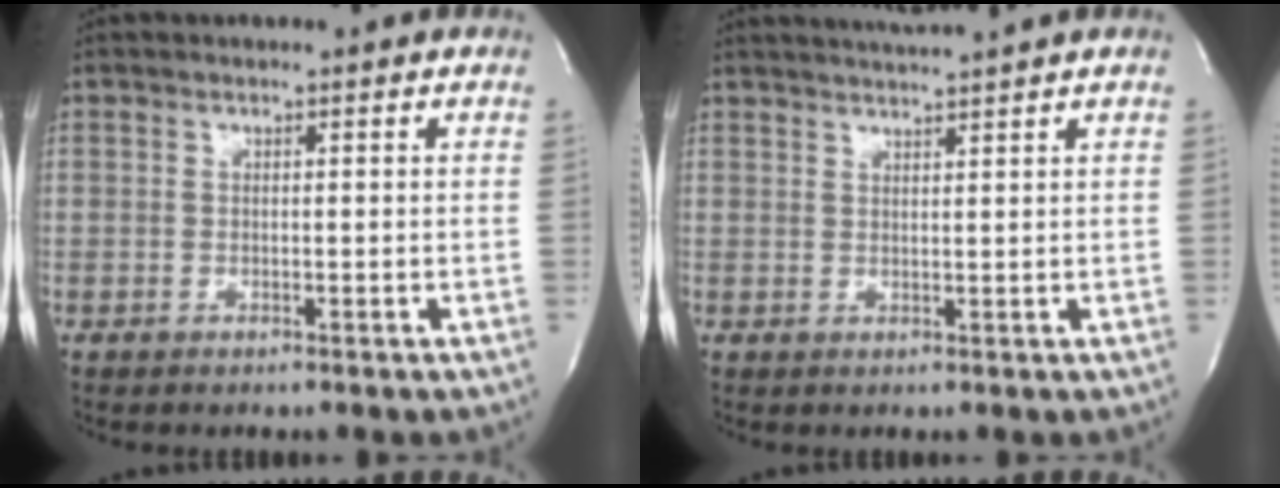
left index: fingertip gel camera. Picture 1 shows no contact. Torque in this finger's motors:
{"motor_torque": [0.03, -0.19, 0.14, 0.05]}